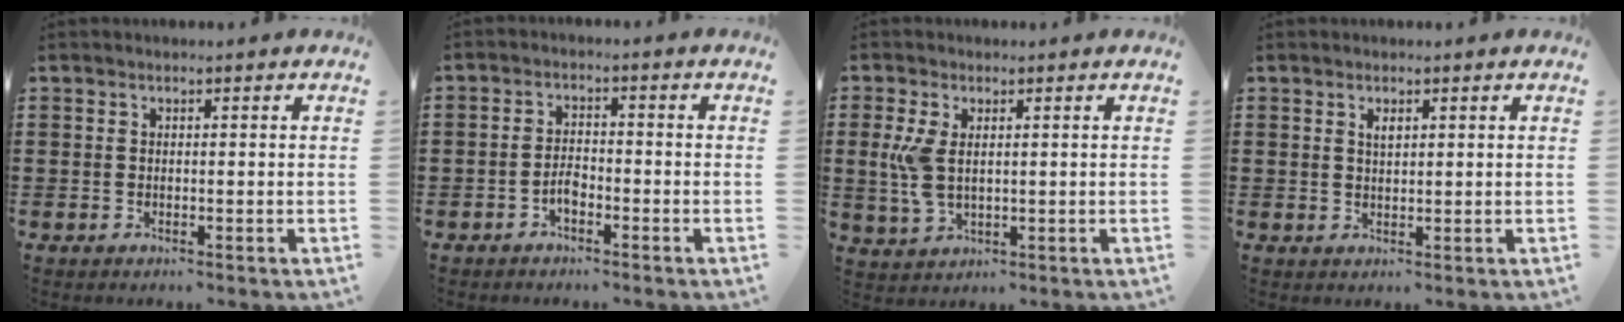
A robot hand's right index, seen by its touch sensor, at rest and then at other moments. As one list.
[{"total": 2.8, "force": [-1.5, 1.3, 1.8], "torque": [-0.043, 0.003, -0.033]}, {"total": 5.4, "force": [0.6, 2.9, 4.5], "torque": [-0.112, 0.001, 0.006]}, {"total": 1.3, "force": [0.7, 0.5, 1.0], "torque": [-0.021, 0.004, 0.012]}]